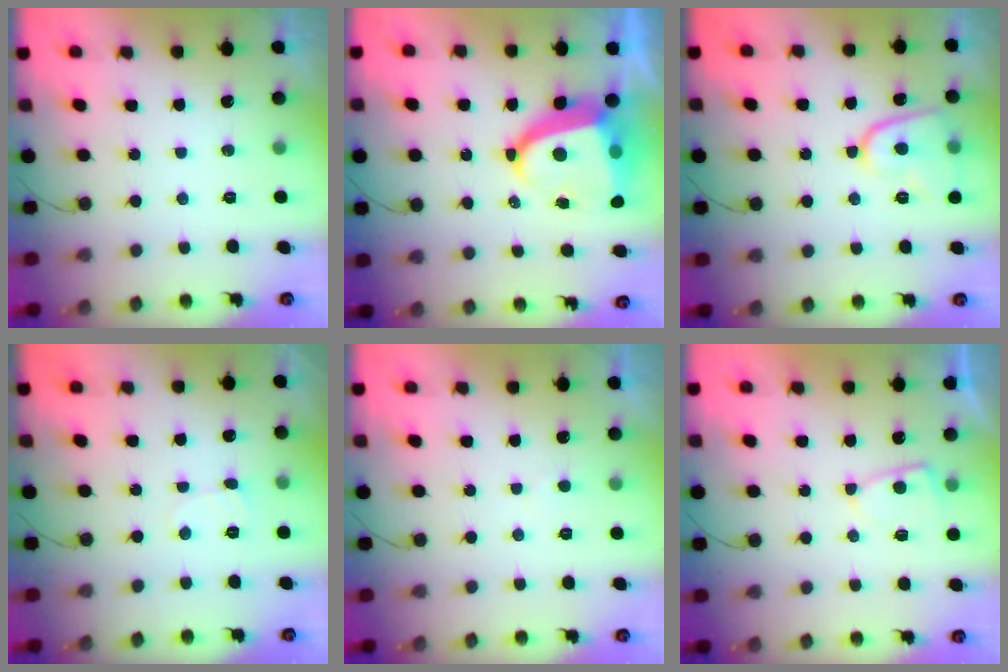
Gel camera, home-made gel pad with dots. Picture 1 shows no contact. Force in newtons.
{"total": 12.4, "press": 12.3, "slide": 1.6}
{"total": 9.6, "press": 9.6, "slide": 1.1}
{"total": 3.7, "press": 3.6, "slide": 0.4}
{"total": 1.9, "press": 1.9, "slide": 0.3}
{"total": 5.8, "press": 5.8, "slide": 0.4}